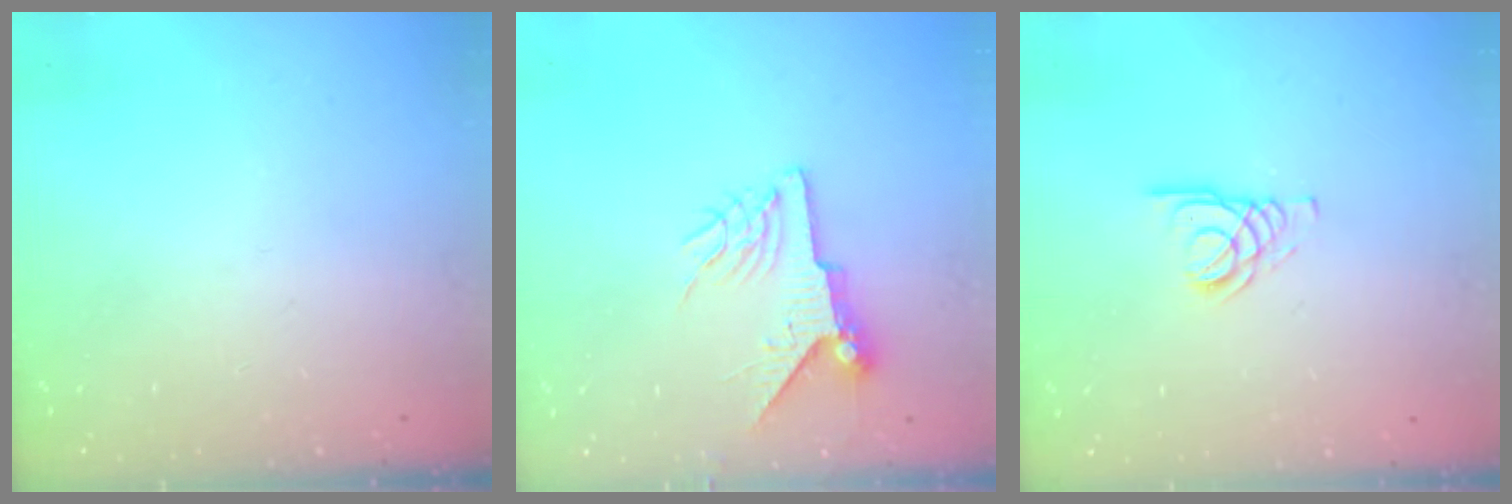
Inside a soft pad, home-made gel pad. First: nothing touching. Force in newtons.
{"total": 7.2, "press": 7.2, "slide": 0.9}
{"total": 3.7, "press": 3.7, "slide": 0.4}